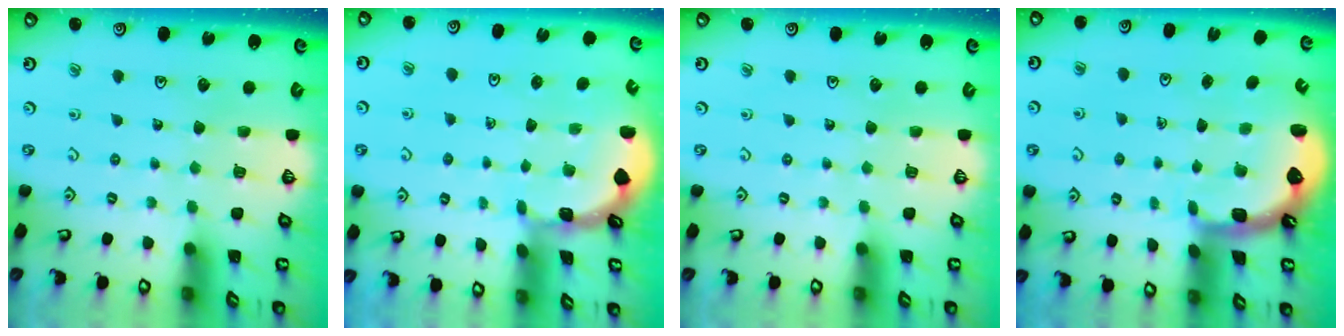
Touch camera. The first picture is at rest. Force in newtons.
{"total": 1.2, "press": 1.2, "slide": 0.1}
{"total": 0.0}
{"total": 2.7, "press": 1.5, "slide": 2.3}